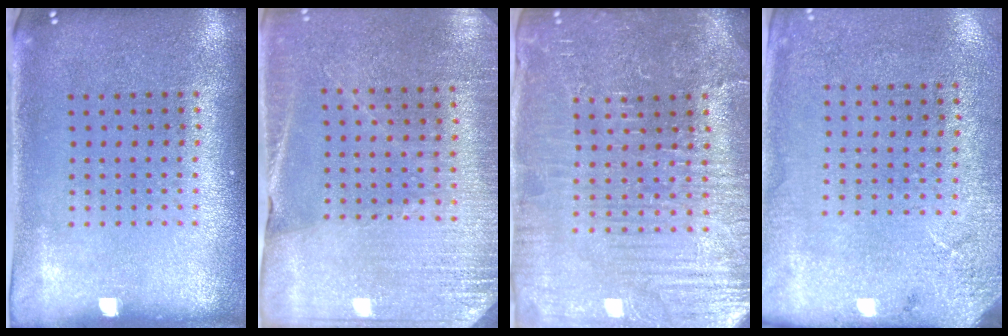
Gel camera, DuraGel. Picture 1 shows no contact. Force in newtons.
{"total": 2.7, "press": 2.6, "slide": 0.3}
{"total": 4.4, "press": 4.2, "slide": 1.3}
{"total": 2.6, "press": 2.1, "slide": 1.5}